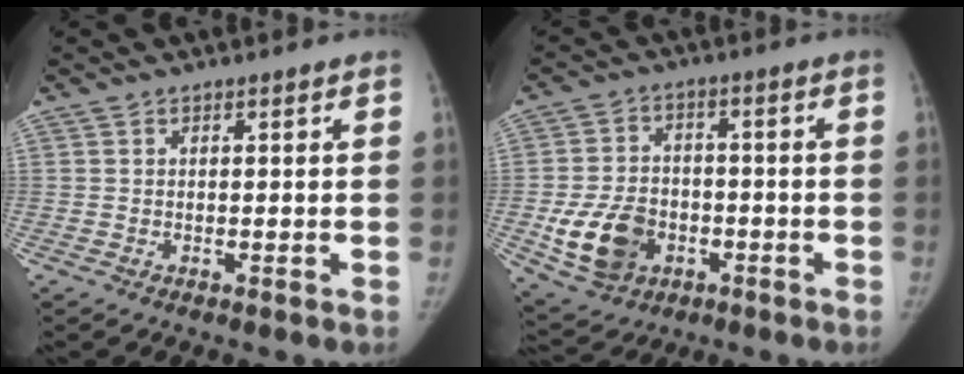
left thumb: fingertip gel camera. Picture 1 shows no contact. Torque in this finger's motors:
{"motor_torque": [-0.44, 0.68, 0.55, -0.50, 0.10]}